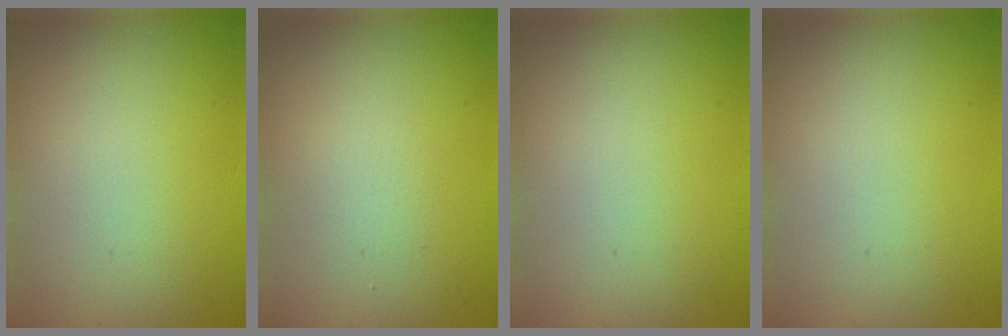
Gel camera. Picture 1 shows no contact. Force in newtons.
{"total": 1.4, "press": 1.4, "slide": 0.0}
{"total": 0.0}
{"total": 0.0}